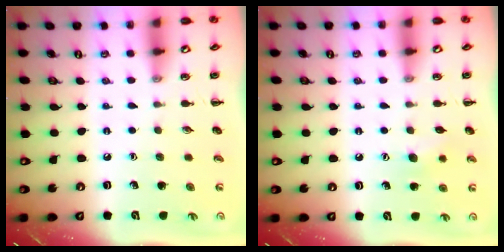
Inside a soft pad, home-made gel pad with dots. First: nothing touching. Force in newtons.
{"total": 5.9, "press": 5.7, "slide": 1.4}